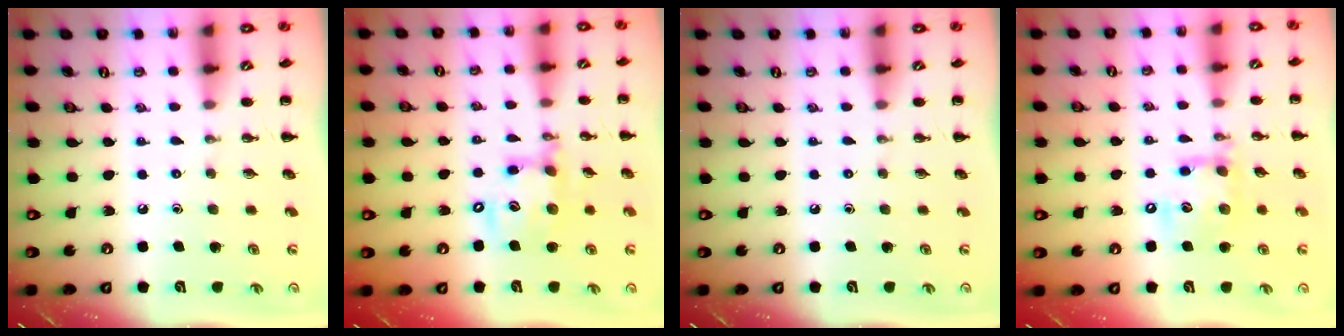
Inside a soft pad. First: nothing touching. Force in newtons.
{"total": 12.8, "press": 12.5, "slide": 2.8}
{"total": 0.0}
{"total": 13.4, "press": 13.2, "slide": 2.5}